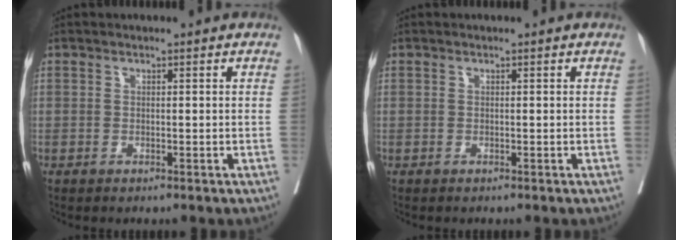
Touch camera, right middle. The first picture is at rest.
{"total": 0.0}